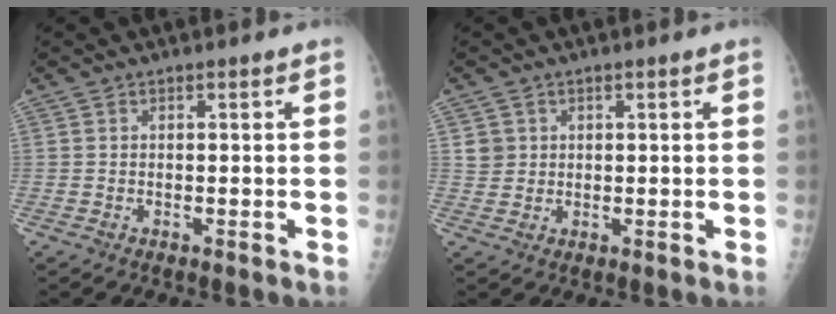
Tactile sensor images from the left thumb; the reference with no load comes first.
{"total": 2.7, "force": [0.8, 2.5, 0.3], "torque": [0.013, 0.000, 0.014]}